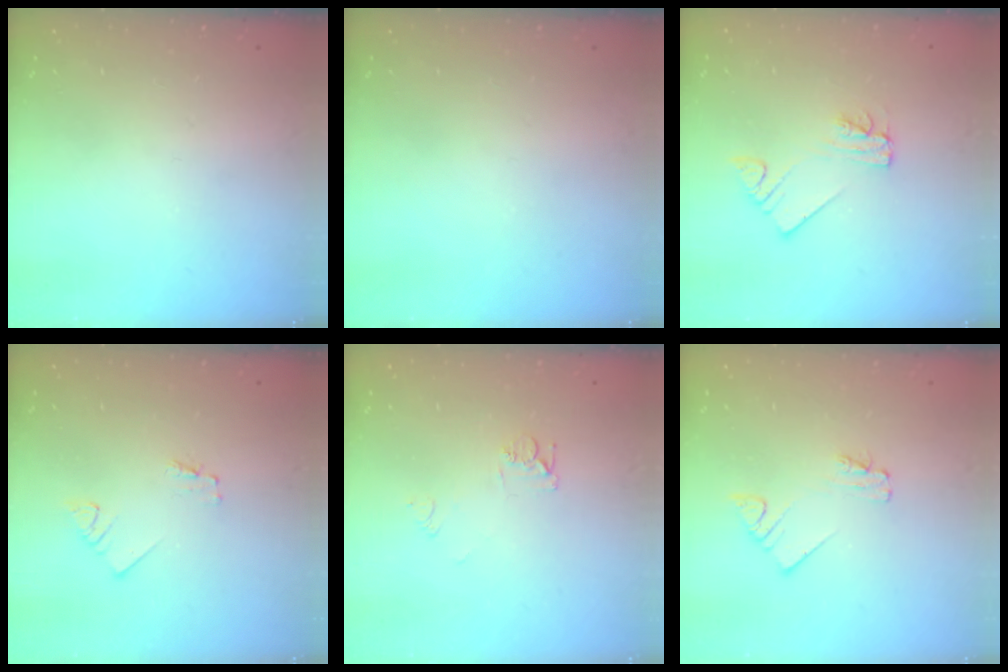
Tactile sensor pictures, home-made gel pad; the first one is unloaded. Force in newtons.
{"total": 0.0}
{"total": 2.2, "press": 2.2, "slide": 0.1}
{"total": 1.2, "press": 1.2, "slide": 0.1}
{"total": 6.3, "press": 6.3, "slide": 0.6}
{"total": 2.0, "press": 2.0, "slide": 0.3}